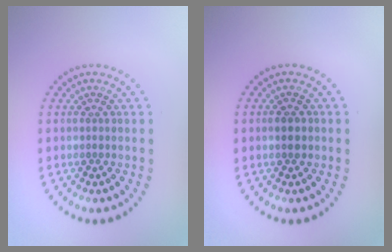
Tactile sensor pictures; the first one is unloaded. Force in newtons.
{"total": 1.7, "press": 1.7, "slide": 0.1}